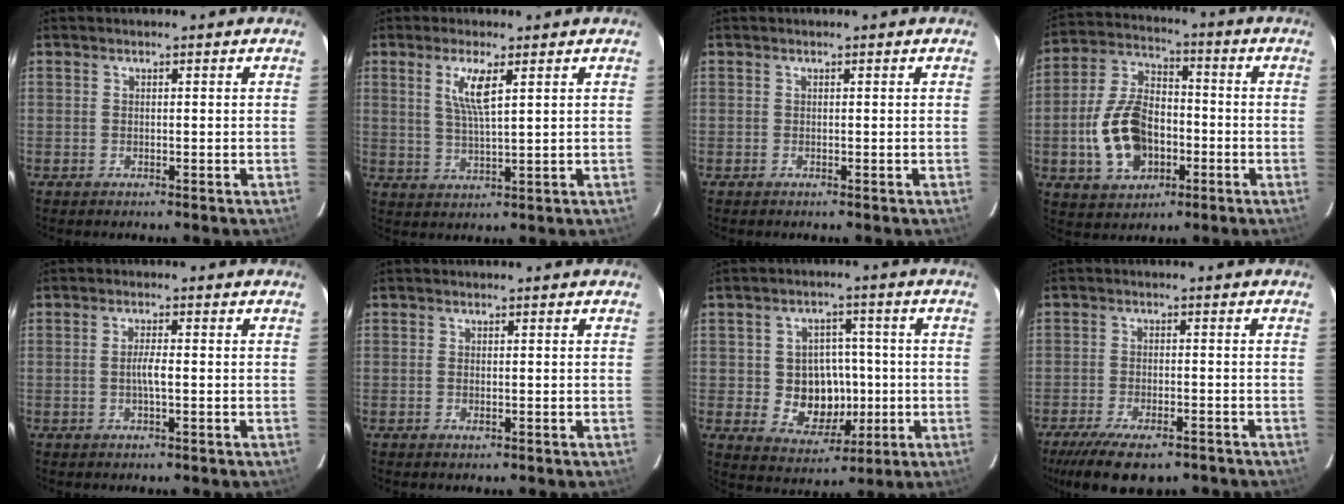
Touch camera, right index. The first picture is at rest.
{"total": 5.5, "force": [2.3, 0.7, 5.0], "torque": [-0.098, -0.005, 0.046]}
{"total": 0.0}
{"total": 14.4, "force": [-3.7, 9.4, 10.2], "torque": [-0.216, 0.019, -0.055]}
{"total": 2.5, "force": [-0.4, 0.2, 2.5], "torque": [-0.047, 0.001, -0.009]}
{"total": 0.8, "force": [-0.2, 0.5, 0.6], "torque": [-0.012, -0.001, -0.004]}
{"total": 9.6, "force": [-1.2, 8.2, 4.8], "torque": [-0.103, 0.009, 0.000]}
{"total": 13.0, "force": [-9.7, 4.5, 7.3], "torque": [-0.164, -0.037, -0.153]}